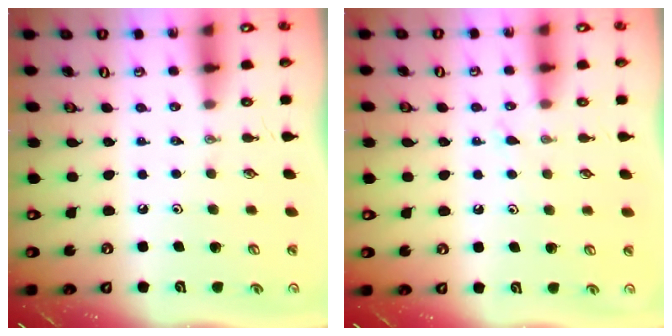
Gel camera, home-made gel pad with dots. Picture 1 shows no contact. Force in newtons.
{"total": 6.3, "press": 6.3, "slide": 0.7}